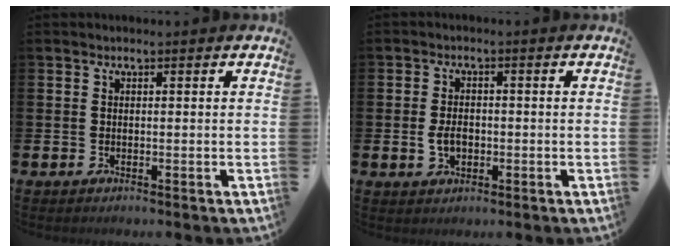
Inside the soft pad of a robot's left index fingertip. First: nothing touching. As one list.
[{"total": 3.0, "force": [-0.5, 2.1, 2.2], "torque": [-0.032, 0.001, -0.013]}]